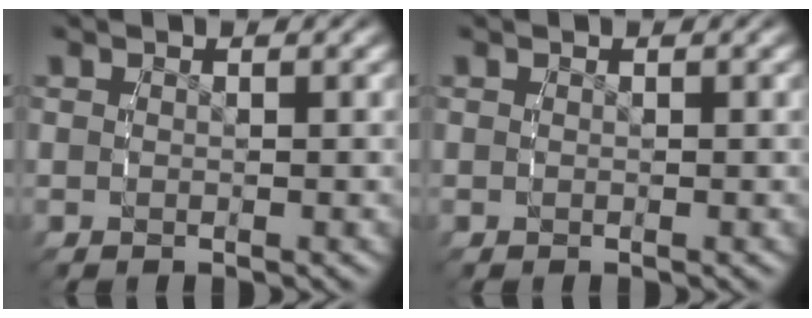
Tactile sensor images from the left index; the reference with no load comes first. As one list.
[{"total": 0.0}]